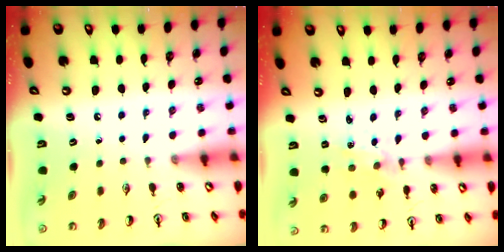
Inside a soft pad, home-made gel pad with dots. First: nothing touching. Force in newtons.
{"total": 1.7, "press": 1.7, "slide": 0.3}